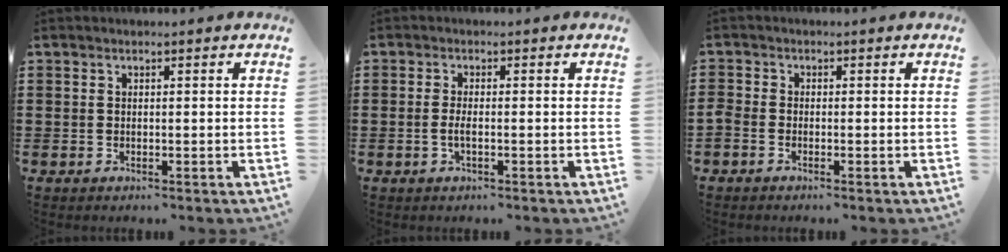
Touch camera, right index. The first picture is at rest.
{"total": 2.1, "force": [-0.6, 0.3, 2.0], "torque": [-0.045, -0.007, -0.012]}
{"total": 1.0, "force": [-1.0, 0.3, 0.3], "torque": [-0.008, 0.000, -0.019]}